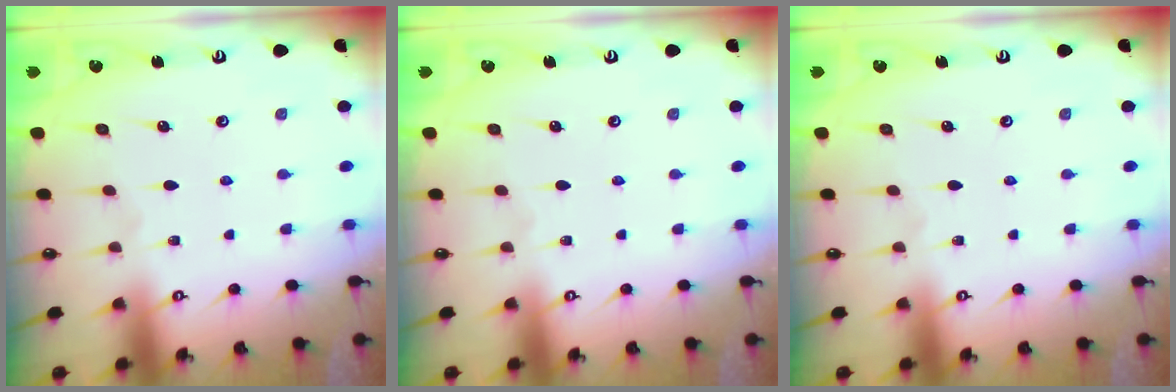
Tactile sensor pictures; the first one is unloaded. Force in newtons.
{"total": 0.0}
{"total": 0.0}